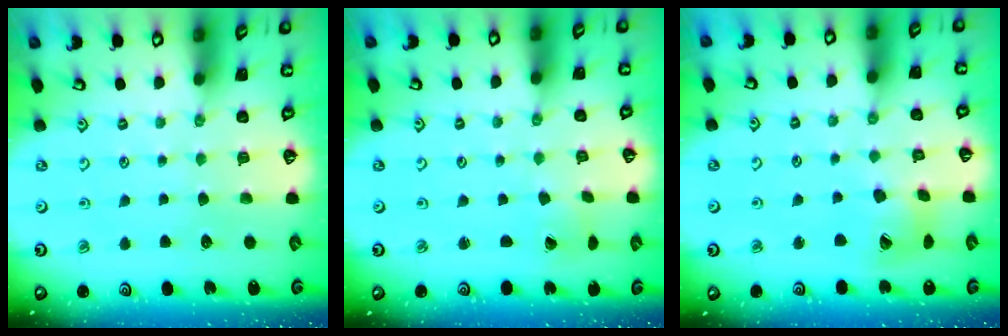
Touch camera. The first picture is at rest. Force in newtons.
{"total": 1.1, "press": 1.1, "slide": 0.1}
{"total": 12.8, "press": 12.7, "slide": 1.6}